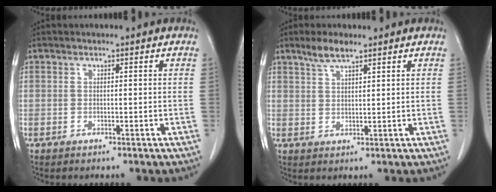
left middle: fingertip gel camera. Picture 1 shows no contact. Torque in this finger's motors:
{"motor_torque": [0.60, -0.49, -0.01, 0.02]}